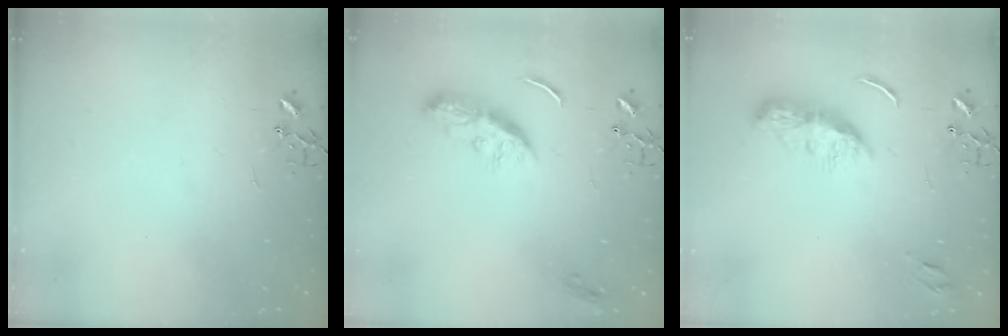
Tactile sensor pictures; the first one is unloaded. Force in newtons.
{"total": 10.9, "press": 10.9, "slide": 0.7}
{"total": 9.4, "press": 9.4, "slide": 0.4}